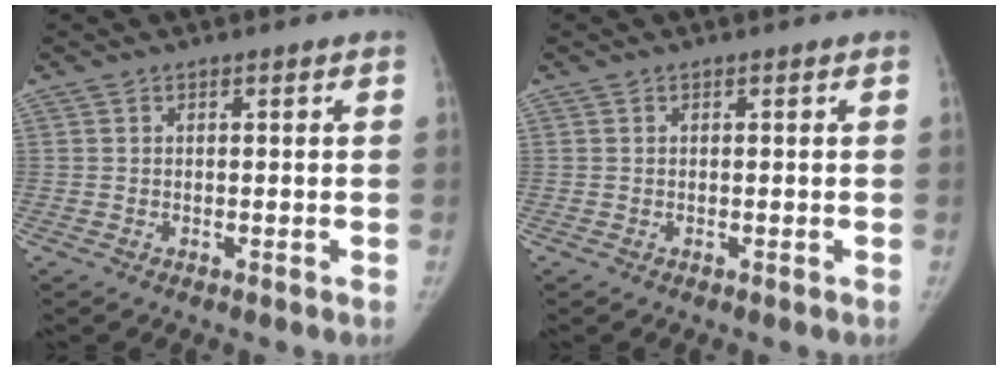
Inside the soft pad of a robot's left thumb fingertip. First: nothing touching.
{"total": 0.0}